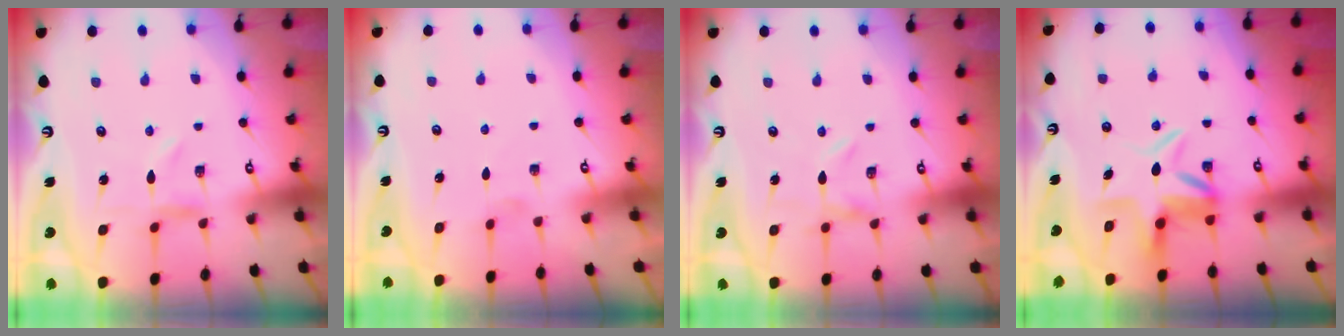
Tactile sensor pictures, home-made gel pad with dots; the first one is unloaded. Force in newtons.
{"total": 0.0}
{"total": 0.0}
{"total": 5.8, "press": 5.3, "slide": 2.3}